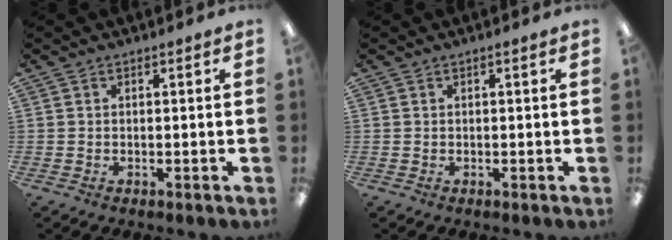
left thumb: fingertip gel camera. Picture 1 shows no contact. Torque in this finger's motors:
{"motor_torque": [-0.16, 0.16, -0.12, 0.12, 0.00]}